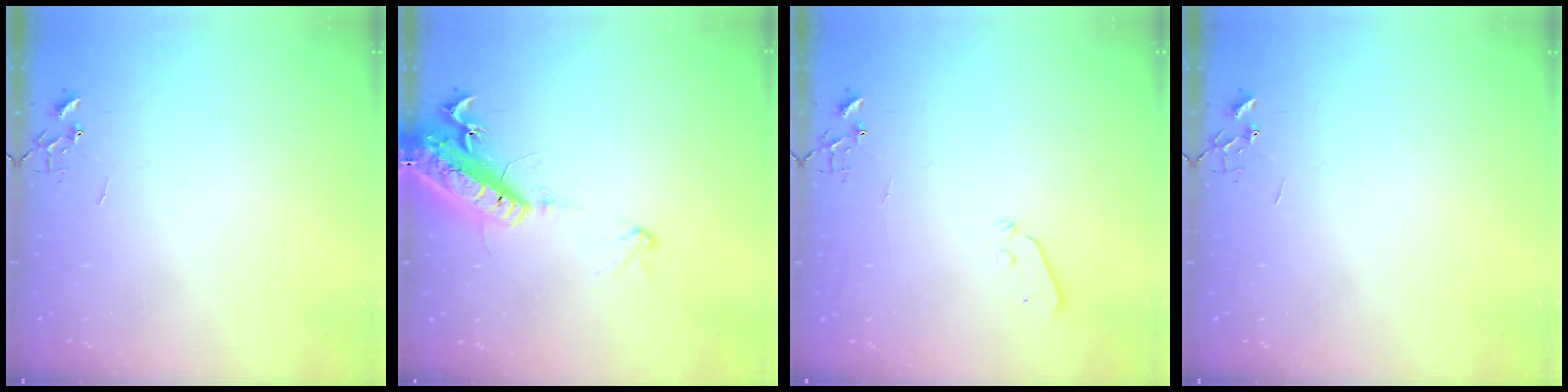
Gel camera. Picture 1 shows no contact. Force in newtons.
{"total": 17.9, "press": 17.5, "slide": 3.9}
{"total": 4.0, "press": 4.0, "slide": 0.5}
{"total": 0.0}